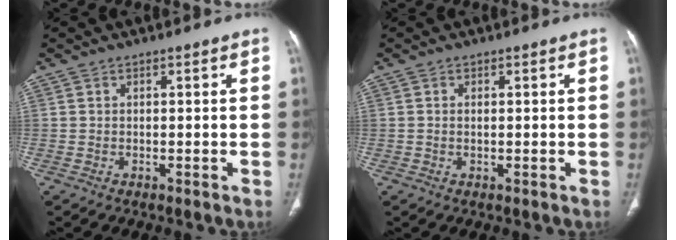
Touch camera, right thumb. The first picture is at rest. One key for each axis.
{"total": 0.6, "fx": 0.1, "fy": 0.2, "fz": 0.5, "tx": -0.012, "ty": 0.003, "tz": 0.002}